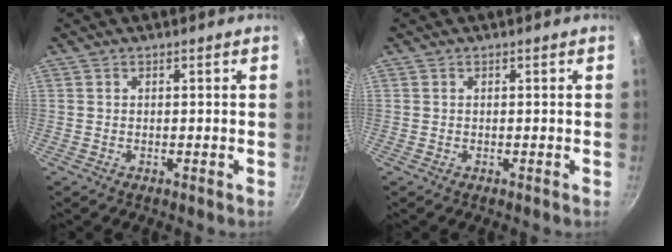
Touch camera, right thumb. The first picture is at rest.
{"total": 0.0}